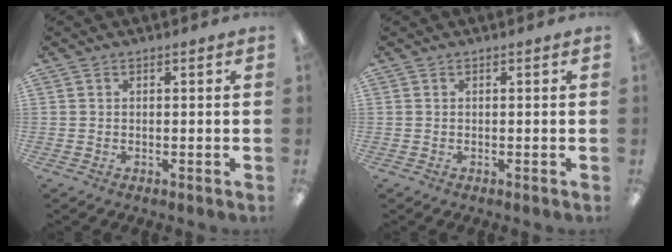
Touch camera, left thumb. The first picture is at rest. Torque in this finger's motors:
{"motor_torque": [0.00, 0.00, -0.01, 0.02, 0.00]}